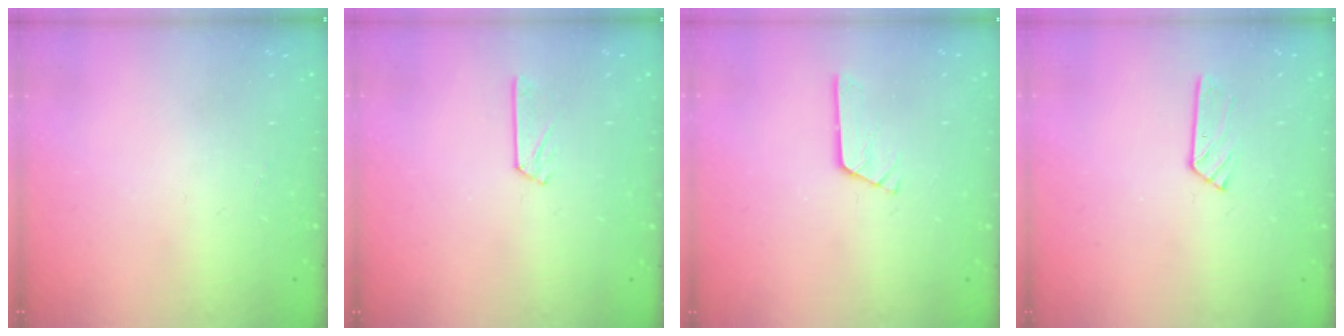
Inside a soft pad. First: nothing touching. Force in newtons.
{"total": 3.9, "press": 3.9, "slide": 0.5}
{"total": 2.9, "press": 2.9, "slide": 0.1}
{"total": 3.9, "press": 3.9, "slide": 0.5}